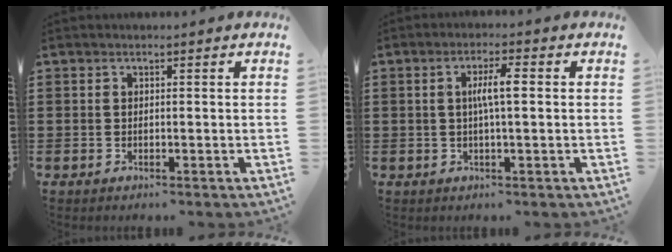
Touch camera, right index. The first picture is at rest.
{"total": 4.1, "force": [0.4, 0.7, 4.0], "torque": [-0.077, 0.004, 0.003]}